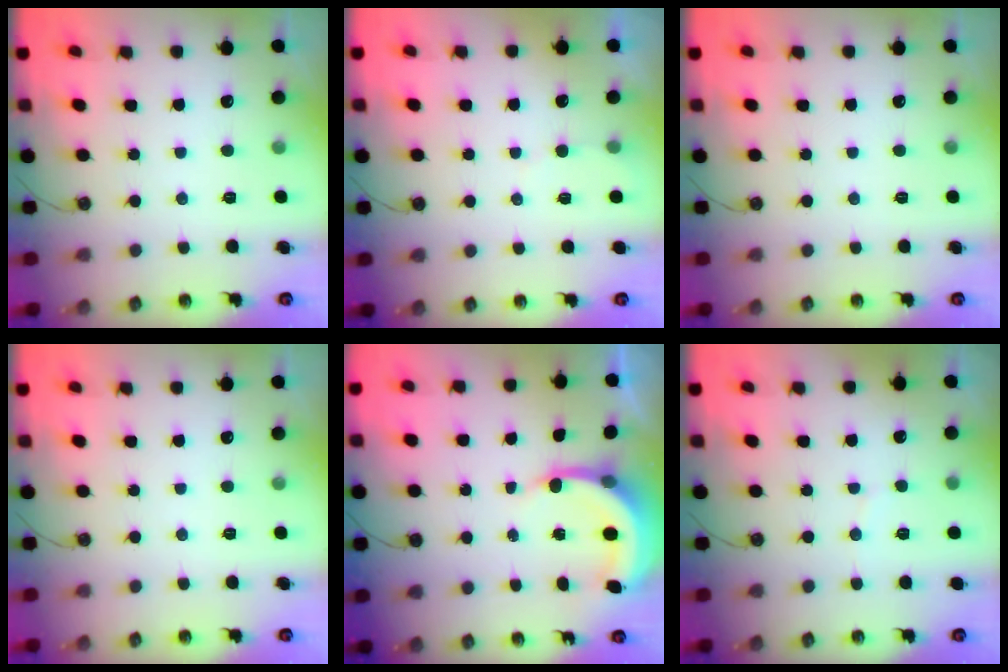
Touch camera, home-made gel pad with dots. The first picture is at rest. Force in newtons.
{"total": 1.7, "press": 1.7, "slide": 0.2}
{"total": 0.0}
{"total": 0.0}
{"total": 5.9, "press": 5.9, "slide": 0.8}
{"total": 2.1, "press": 2.1, "slide": 0.2}